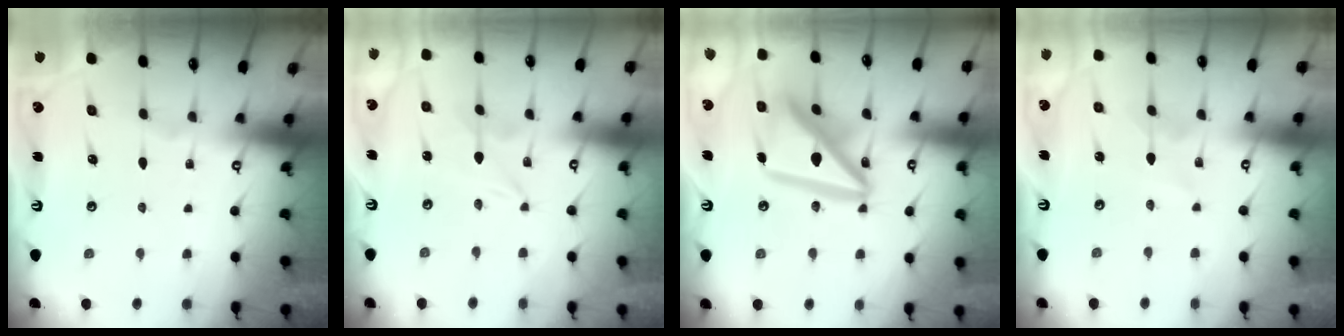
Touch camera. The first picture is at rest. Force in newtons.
{"total": 0.0}
{"total": 17.9, "press": 17.8, "slide": 2.2}
{"total": 1.7, "press": 1.7, "slide": 0.1}